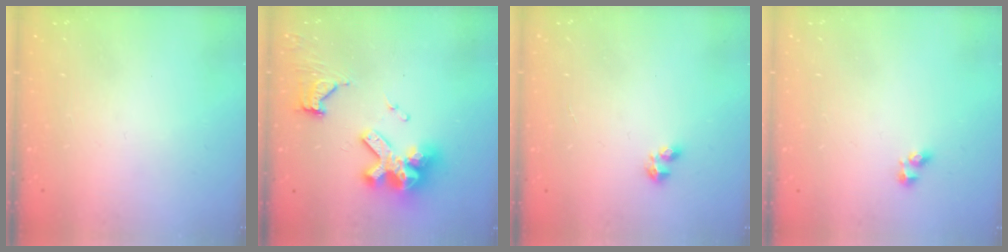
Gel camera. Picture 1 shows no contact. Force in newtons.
{"total": 15.6, "press": 15.6, "slide": 0.8}
{"total": 2.9, "press": 2.8, "slide": 0.5}
{"total": 3.0, "press": 2.7, "slide": 1.3}